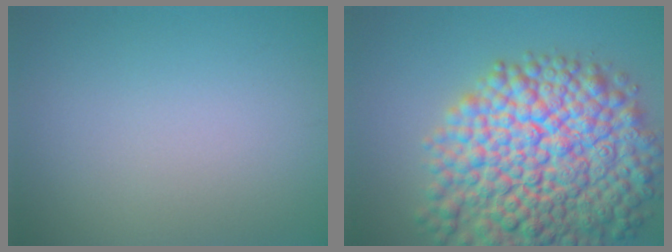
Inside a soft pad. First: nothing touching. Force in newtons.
{"total": 15.0, "press": 15.0, "slide": 0.7}